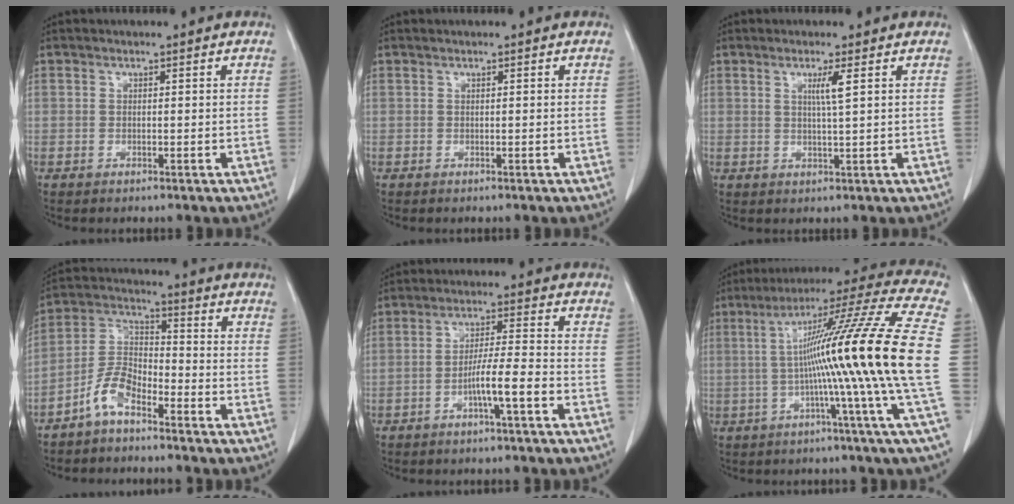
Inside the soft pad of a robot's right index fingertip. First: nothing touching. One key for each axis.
{"total": 0.0}
{"total": 2.7, "fx": 1.0, "fy": -0.5, "fz": 2.5, "tx": -0.048, "ty": -0.004, "tz": 0.018}
{"total": 6.7, "fx": -4.7, "fy": 2.4, "fz": 4.1, "tx": -0.098, "ty": 0.009, "tz": -0.101}
{"total": 6.0, "fx": -2.6, "fy": -0.2, "fz": 5.4, "tx": -0.096, "ty": 0.005, "tz": -0.047}
{"total": 22.8, "fx": -1.0, "fy": -2.9, "fz": 22.6, "tx": -0.310, "ty": 0.011, "tz": -0.040}